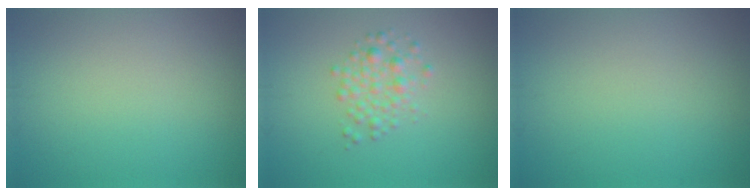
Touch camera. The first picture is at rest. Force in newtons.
{"total": 2.2, "press": 2.2, "slide": 0.1}
{"total": 0.0}